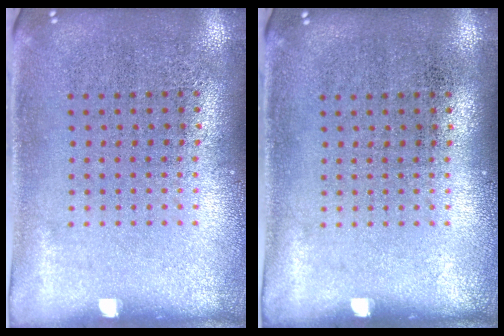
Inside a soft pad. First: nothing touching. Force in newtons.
{"total": 0.0}